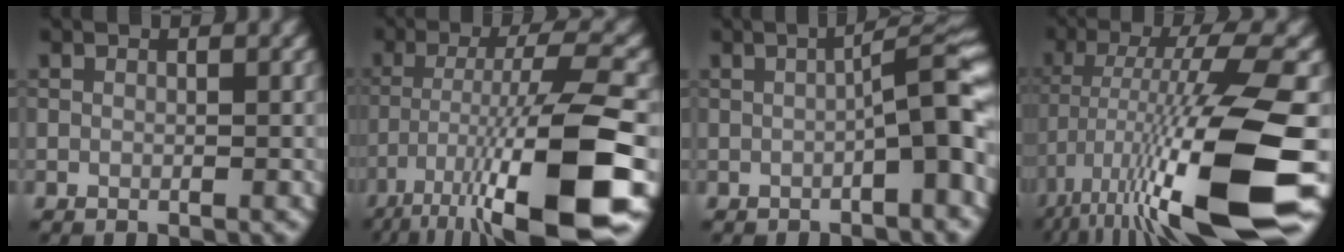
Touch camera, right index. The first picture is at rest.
{"total": 14.3, "force": [-6.9, 3.0, 12.1], "torque": [-0.212, -0.007, -0.110]}
{"total": 5.0, "force": [-1.4, 0.7, 4.7], "torque": [-0.066, 0.024, -0.023]}
{"total": 16.2, "force": [-5.5, 2.9, 15.0], "torque": [-0.265, -0.003, -0.085]}